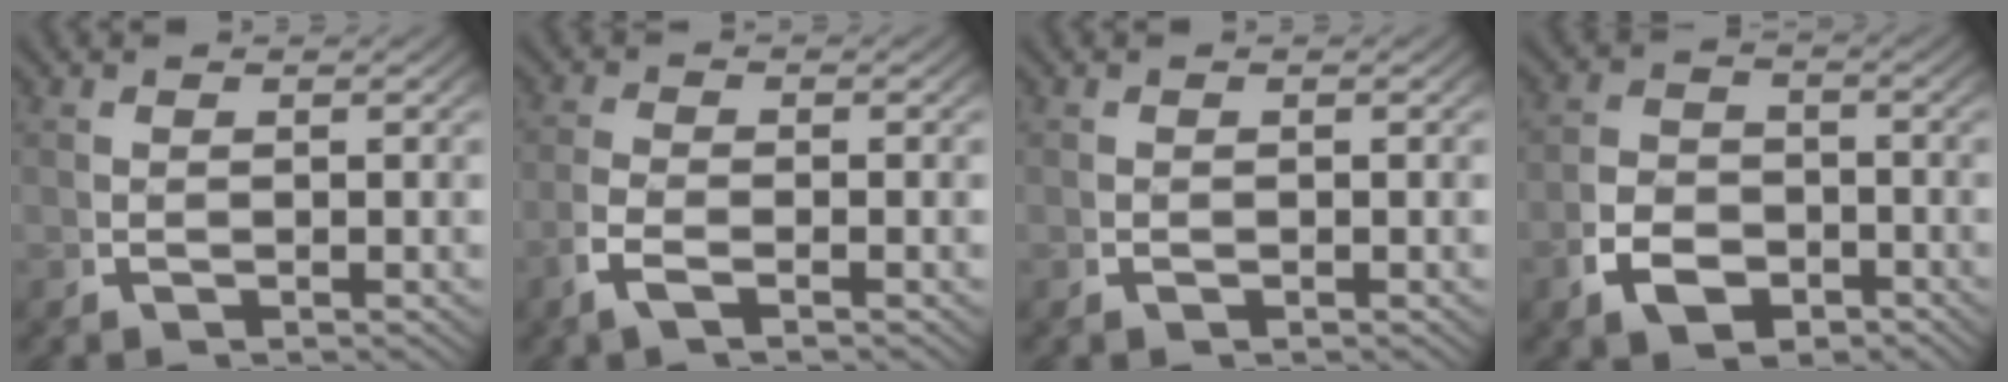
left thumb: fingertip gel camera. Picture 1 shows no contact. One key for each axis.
{"total": 2.3, "fx": -1.0, "fy": 0.8, "fz": 1.9, "tx": -0.057, "ty": -0.003, "tz": -0.021}
{"total": 0.0}
{"total": 4.8, "fx": -2.1, "fy": 3.4, "fz": 2.7, "tx": -0.043, "ty": -0.019, "tz": -0.031}